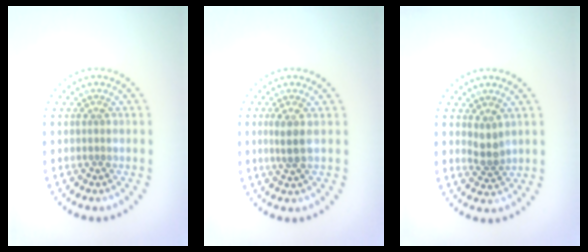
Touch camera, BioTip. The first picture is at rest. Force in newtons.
{"total": 1.9, "press": 1.6, "slide": 1.1}
{"total": 1.9, "press": 1.5, "slide": 1.1}